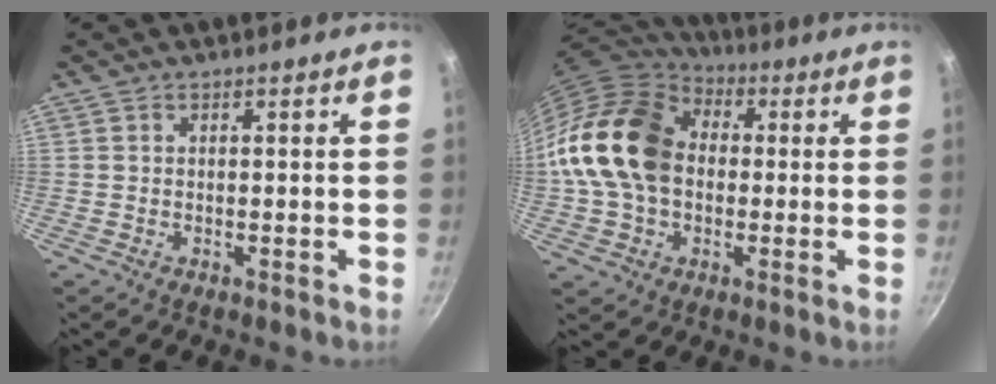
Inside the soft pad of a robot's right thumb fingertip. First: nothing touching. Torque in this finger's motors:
{"motor_torque": [1.55, 2.38, 0.78, -0.60, 0.23]}